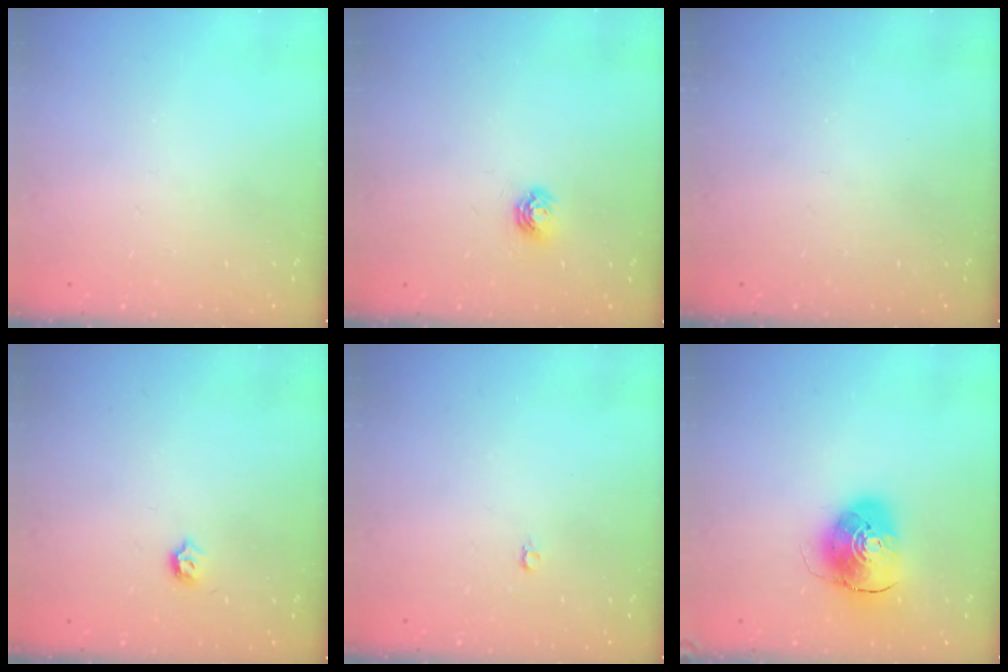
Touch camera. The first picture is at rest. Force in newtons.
{"total": 5.1, "press": 5.1, "slide": 0.5}
{"total": 0.0}
{"total": 3.4, "press": 3.3, "slide": 0.5}
{"total": 2.2, "press": 2.2, "slide": 0.2}
{"total": 9.8, "press": 9.7, "slide": 1.4}